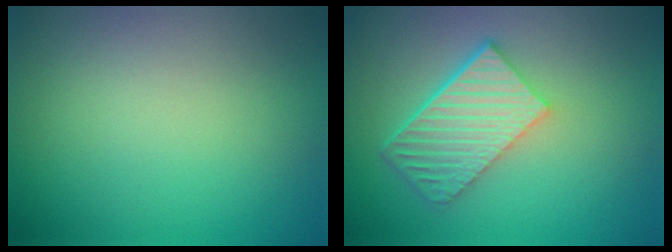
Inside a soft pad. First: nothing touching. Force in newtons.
{"total": 5.8, "press": 4.1, "slide": 4.1}